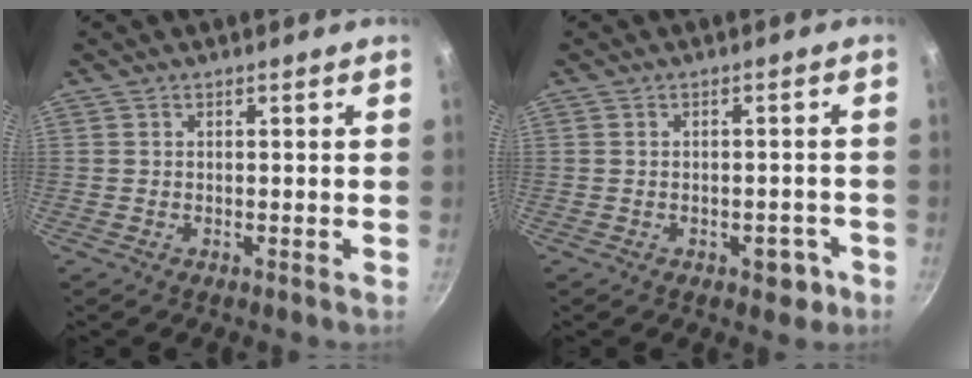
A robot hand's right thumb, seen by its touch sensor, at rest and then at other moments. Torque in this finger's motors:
{"motor_torque": [2.48, 2.53, 0.44, -0.11, -0.04]}